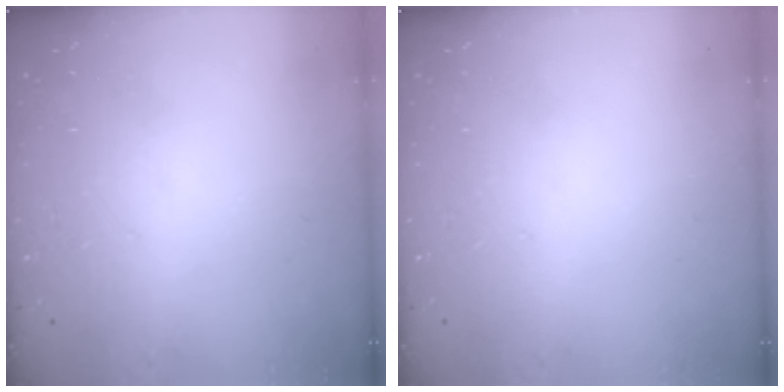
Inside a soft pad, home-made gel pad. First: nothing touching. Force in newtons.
{"total": 0.0}